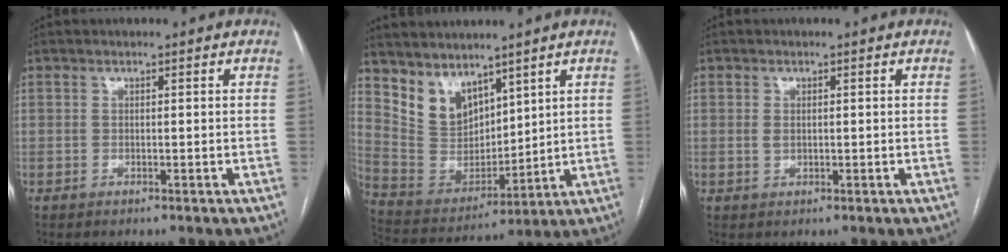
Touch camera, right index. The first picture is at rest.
{"total": 9.5, "force": [7.0, 5.5, 3.5], "torque": [-0.083, 0.014, 0.162]}
{"total": 1.2, "force": [0.1, 0.7, 0.9], "torque": [-0.018, 0.000, 0.003]}